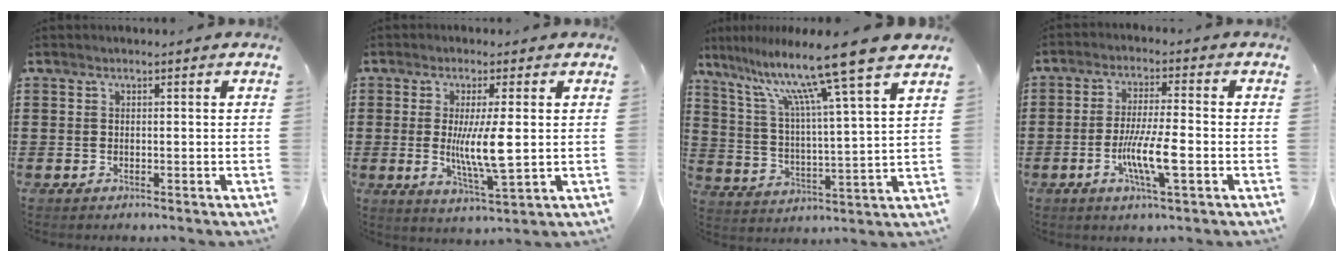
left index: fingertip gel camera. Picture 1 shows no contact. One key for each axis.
{"total": 7.7, "fx": 0.3, "fy": 1.2, "fz": 7.6, "tx": -0.137, "ty": -0.009, "tz": 0.000}
{"total": 13.0, "fx": 9.9, "fy": -0.8, "fz": 8.4, "tx": -0.179, "ty": -0.059, "tz": 0.153}
{"total": 7.8, "fx": -2.4, "fy": 1.1, "fz": 7.3, "tx": -0.140, "ty": -0.008, "tz": -0.046}